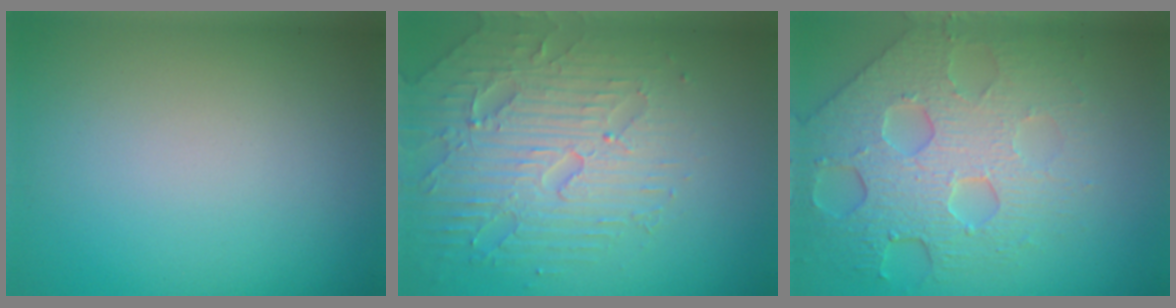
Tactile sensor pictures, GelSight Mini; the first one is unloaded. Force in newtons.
{"total": 5.1, "press": 4.9, "slide": 1.2}
{"total": 7.6, "press": 5.5, "slide": 5.3}